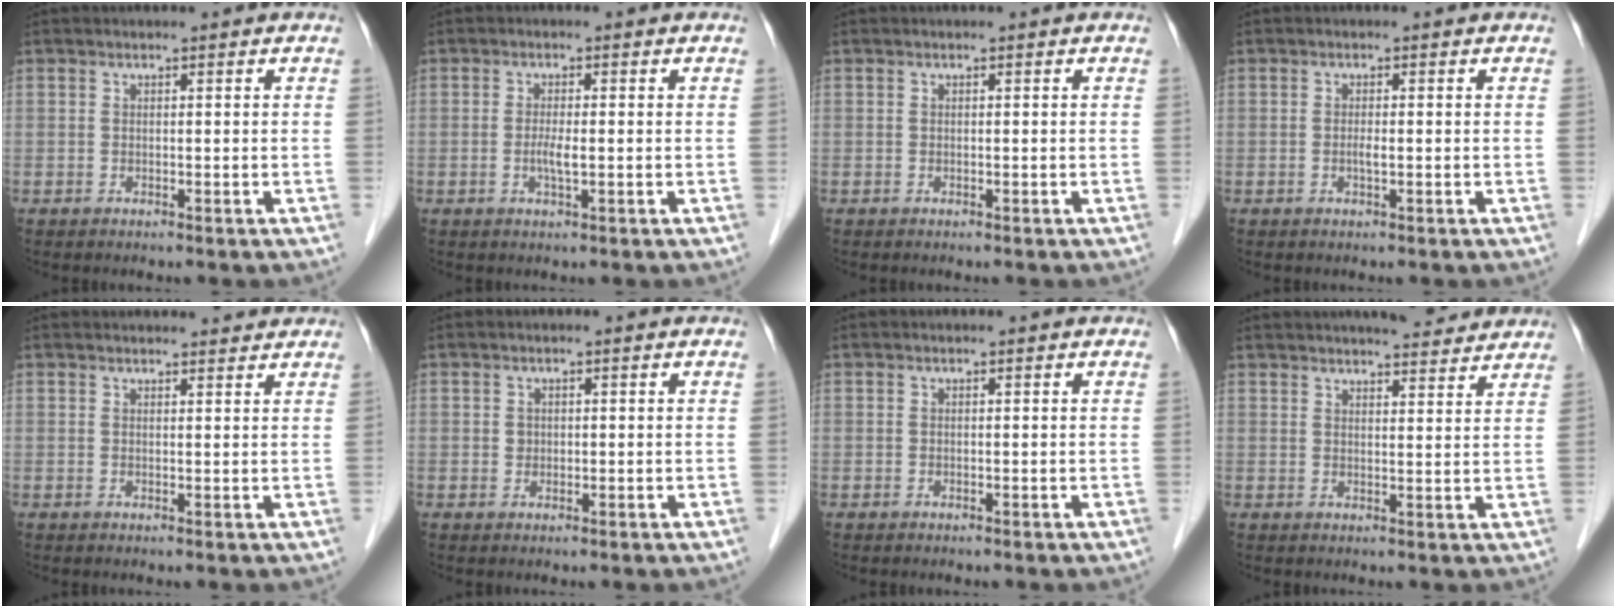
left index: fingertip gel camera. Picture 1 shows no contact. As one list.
[{"total": 2.3, "force": [-0.4, 0.3, 2.2], "torque": [-0.048, -0.002, -0.008]}, {"total": 0.0}, {"total": 1.1, "force": [-0.2, 0.2, 1.1], "torque": [-0.023, -0.001, -0.004]}, {"total": 6.3, "force": [6.1, 1.0, 1.4], "torque": [-0.011, 0.021, 0.066]}, {"total": 1.0, "force": [0.1, 1.0, 0.4], "torque": [-0.007, 0.002, 0.003]}, {"total": 0.0}, {"total": 9.1, "force": [8.2, 1.5, 3.5], "torque": [-0.049, 0.013, 0.103]}]